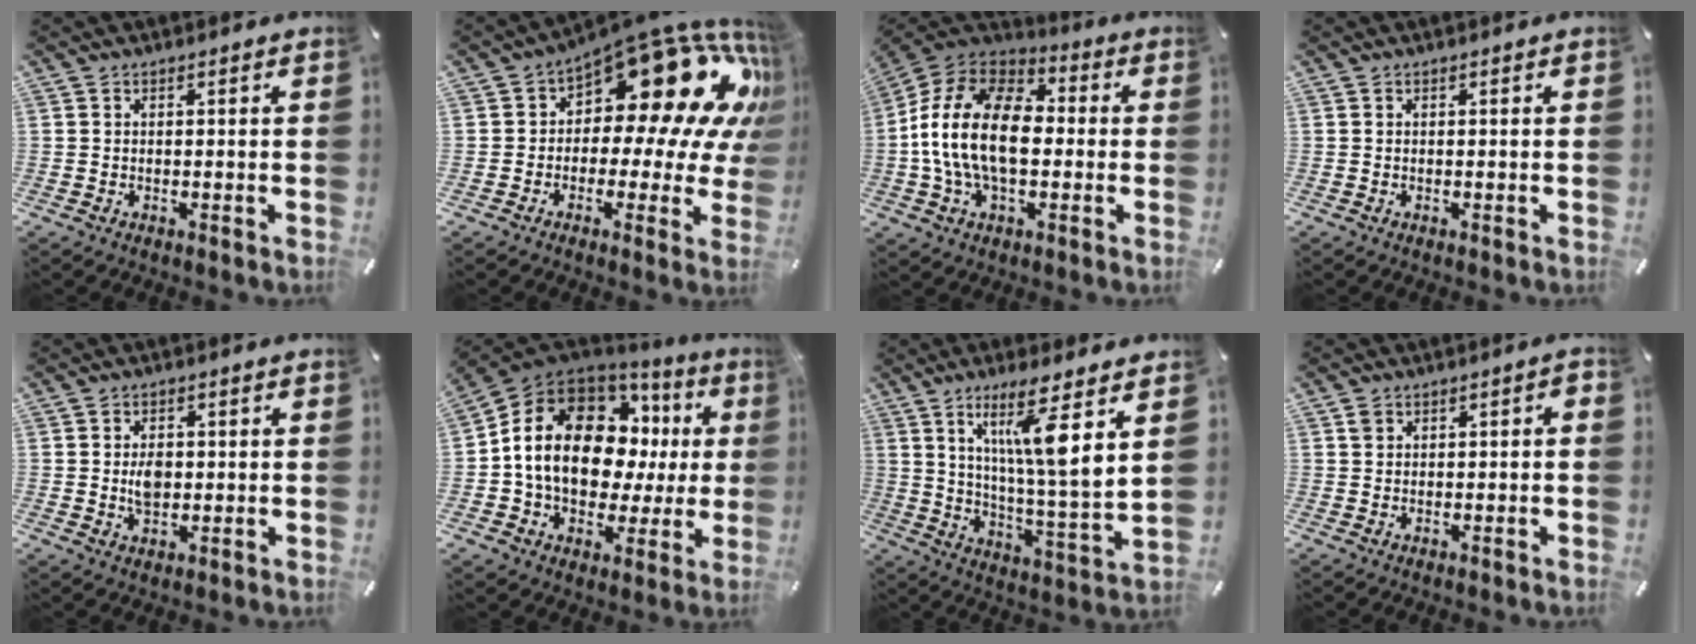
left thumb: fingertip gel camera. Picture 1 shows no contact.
{"total": 20.1, "force": [8.8, 10.6, 14.7], "torque": [-0.208, -0.077, 0.145]}
{"total": 19.1, "force": [-2.2, 12.2, 14.6], "torque": [-0.310, 0.025, -0.040]}
{"total": 0.0}
{"total": 4.4, "force": [0.0, 3.2, 3.0], "torque": [-0.050, -0.002, -0.004]}
{"total": 18.2, "force": [3.1, 12.9, 12.4], "torque": [-0.247, -0.005, 0.058]}
{"total": 14.0, "force": [7.6, 1.5, 11.7], "torque": [-0.202, -0.039, 0.115]}
{"total": 1.8, "force": [0.1, 1.5, 0.9], "torque": [-0.011, 0.005, -0.001]}